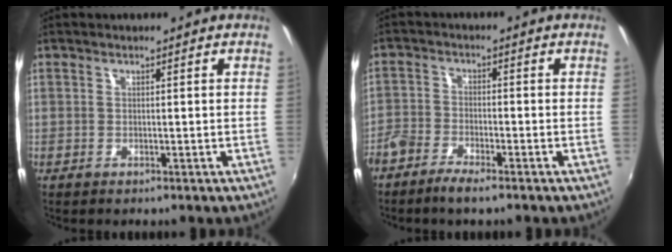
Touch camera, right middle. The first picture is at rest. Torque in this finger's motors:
{"motor_torque": [-0.17, -0.34, 0.05, 0.02]}